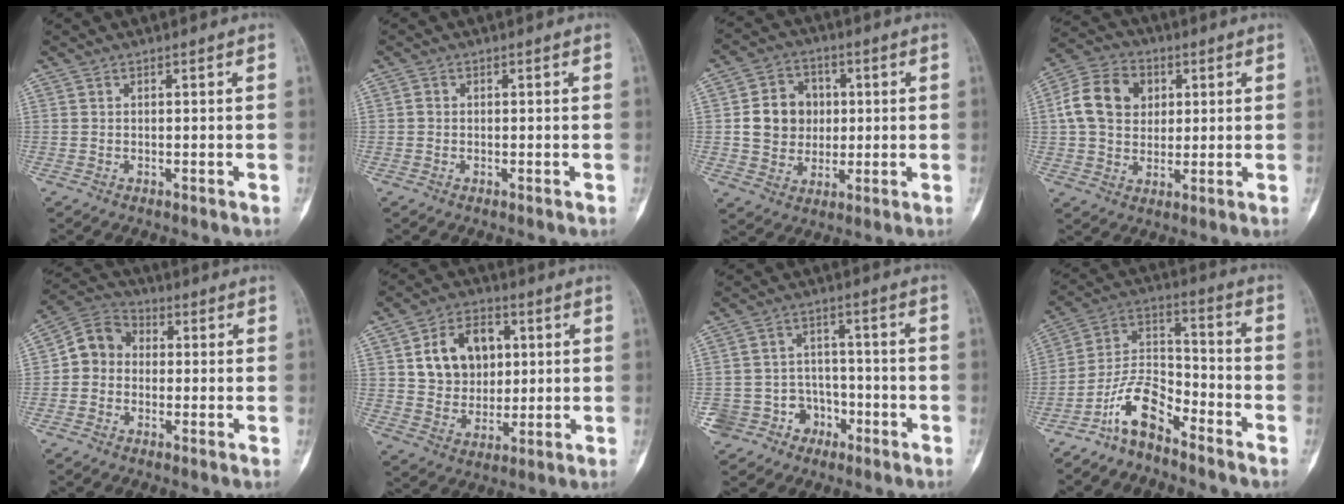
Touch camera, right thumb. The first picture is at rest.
{"total": 0.9, "force": [-0.1, 0.8, 0.3], "torque": [-0.001, 0.002, -0.002]}
{"total": 10.5, "force": [0.9, 9.3, 4.8], "torque": [-0.041, 0.006, 0.017]}
{"total": 12.2, "force": [2.3, 9.7, 7.1], "torque": [-0.106, 0.007, 0.034]}
{"total": 7.5, "force": [-0.6, 6.5, 3.7], "torque": [-0.046, 0.028, -0.029]}
{"total": 12.9, "force": [3.1, 9.8, 7.7], "torque": [-0.085, -0.003, 0.057]}
{"total": 9.1, "force": [-4.6, 7.8, 1.2], "torque": [0.017, 0.057, -0.065]}
{"total": 9.9, "force": [-7.2, 3.9, 5.4], "torque": [-0.100, 0.078, -0.149]}